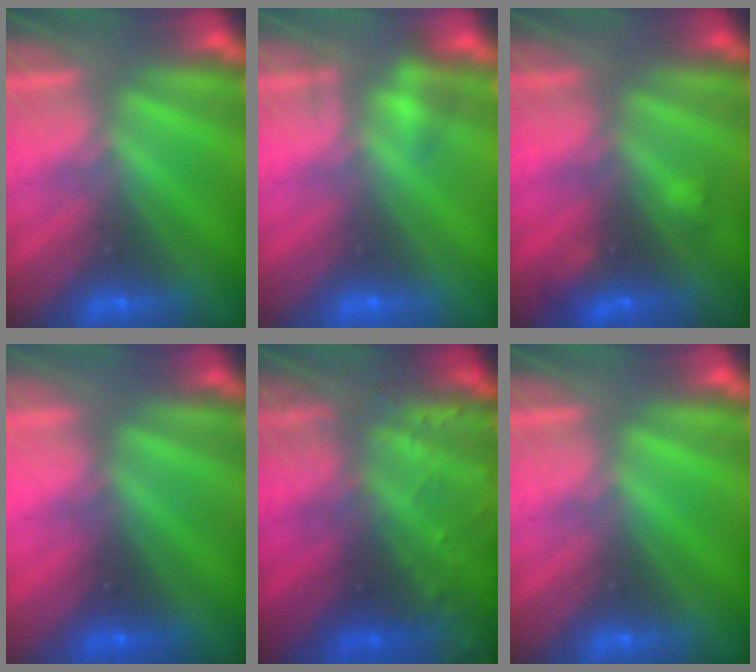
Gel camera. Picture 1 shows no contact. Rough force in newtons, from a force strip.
{"total": 2.1}
{"total": 2.3}
{"total": 3.3}
{"total": 8.6}
{"total": 0.0}